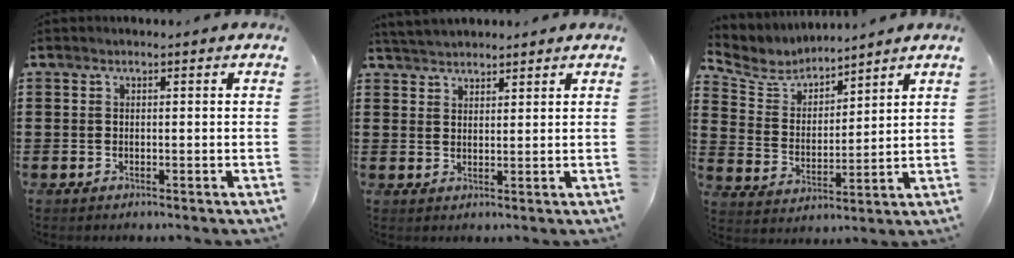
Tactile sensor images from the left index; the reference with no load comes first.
{"total": 2.7, "force": [2.7, 0.5, 0.1], "torque": [-0.010, -0.001, 0.052]}
{"total": 5.7, "force": [5.3, 1.9, 0.8], "torque": [-0.050, -0.029, 0.091]}